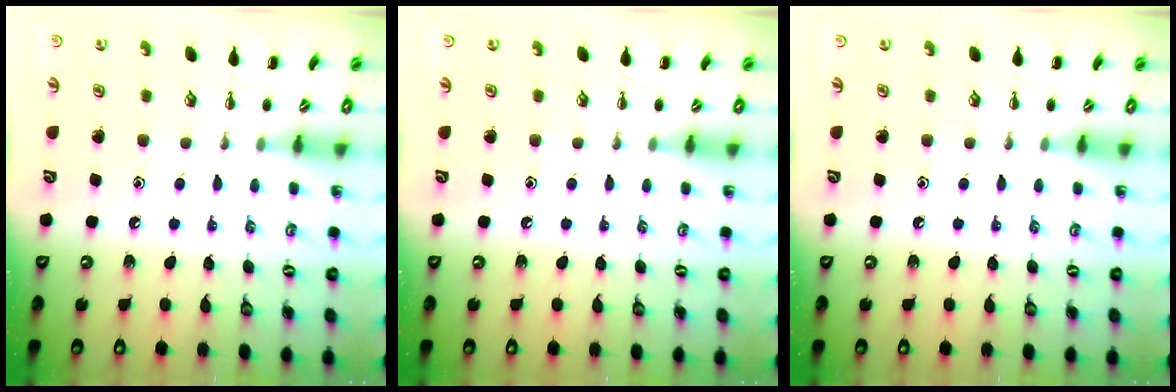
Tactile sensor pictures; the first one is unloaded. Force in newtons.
{"total": 0.0}
{"total": 0.0}